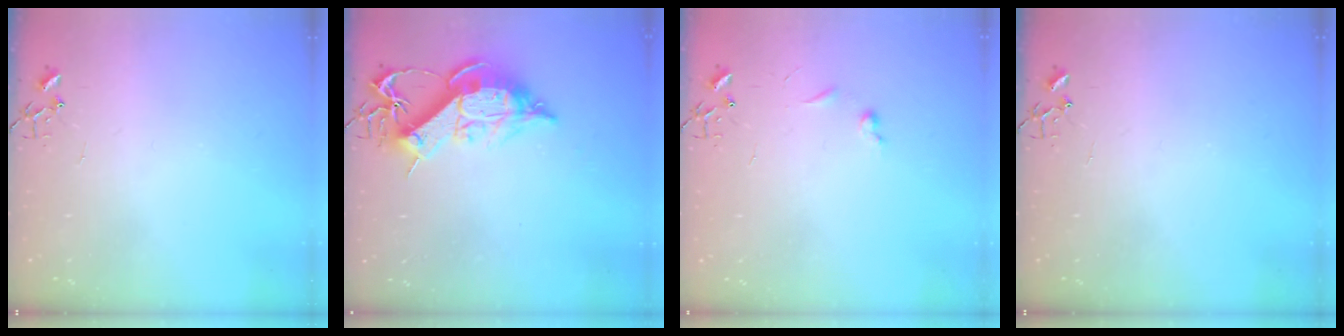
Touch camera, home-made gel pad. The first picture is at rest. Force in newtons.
{"total": 14.4, "press": 14.4, "slide": 1.2}
{"total": 4.4, "press": 4.3, "slide": 0.6}
{"total": 0.0}